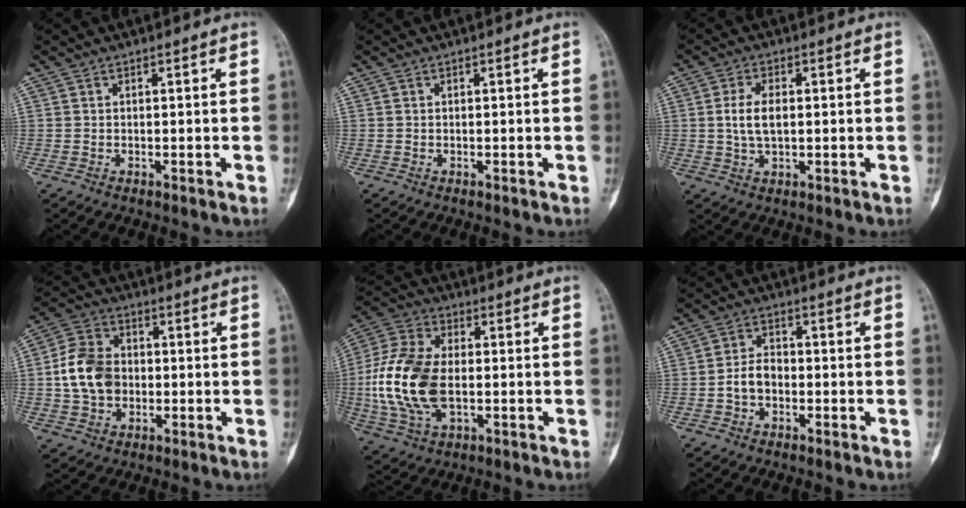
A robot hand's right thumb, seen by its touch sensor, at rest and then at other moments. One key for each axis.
{"total": 0.0}
{"total": 5.7, "fx": 0.4, "fy": 3.0, "fz": 4.8, "tx": -0.099, "ty": 0.003, "tz": 0.008}
{"total": 10.8, "fx": -0.6, "fy": 8.3, "fz": 7.0, "tx": -0.116, "ty": 0.019, "tz": -0.016}
{"total": 17.5, "fx": -1.4, "fy": 10.3, "fz": 14.1, "tx": -0.302, "ty": 0.009, "tz": -0.024}
{"total": 4.6, "fx": -1.3, "fy": 3.2, "fz": 3.0, "tx": -0.049, "ty": 0.020, "tz": -0.028}